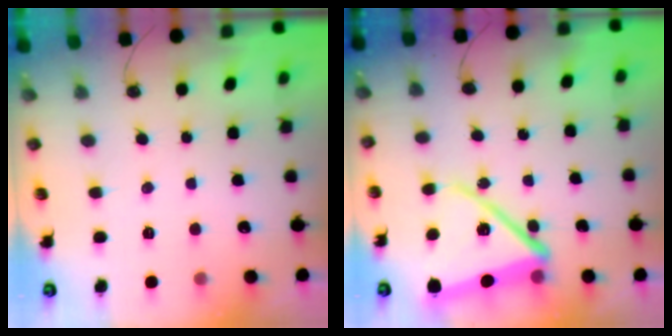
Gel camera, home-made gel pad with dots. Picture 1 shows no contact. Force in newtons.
{"total": 16.2, "press": 16.1, "slide": 1.3}